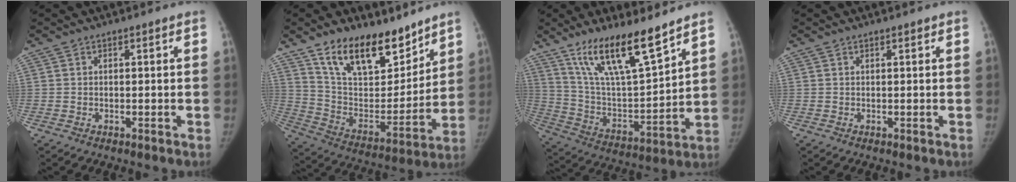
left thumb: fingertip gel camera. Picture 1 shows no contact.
{"total": 20.3, "force": [14.4, 9.7, 10.7], "torque": [-0.135, -0.077, 0.253]}
{"total": 18.3, "force": [13.0, 4.2, 12.1], "torque": [-0.187, -0.069, 0.247]}
{"total": 0.6, "force": [0.5, 0.2, 0.3], "torque": [-0.007, -0.003, 0.008]}